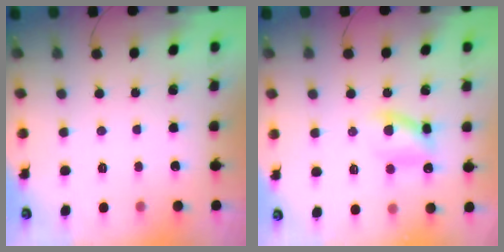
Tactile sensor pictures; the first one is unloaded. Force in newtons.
{"total": 9.2, "press": 9.0, "slide": 1.7}